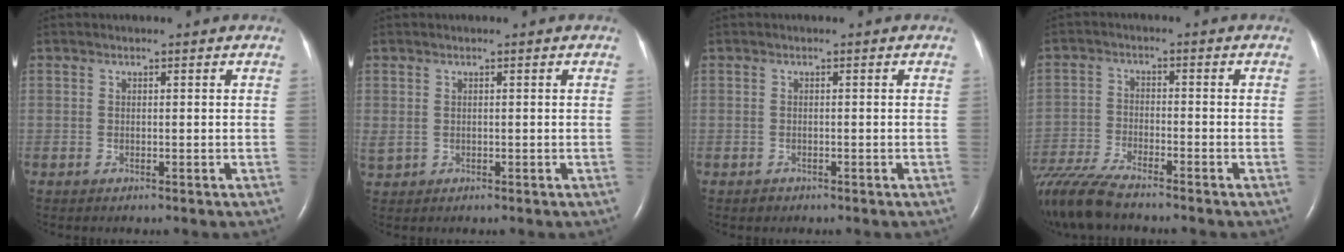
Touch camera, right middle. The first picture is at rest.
{"total": 1.4, "force": [0.1, 1.0, 0.9], "torque": [-0.032, 0.007, 0.012]}
{"total": 0.7, "force": [-0.5, 0.4, 0.0], "torque": [-0.003, 0.001, -0.009]}
{"total": 10.7, "force": [-9.2, 1.3, 5.2], "torque": [-0.104, -0.025, -0.167]}